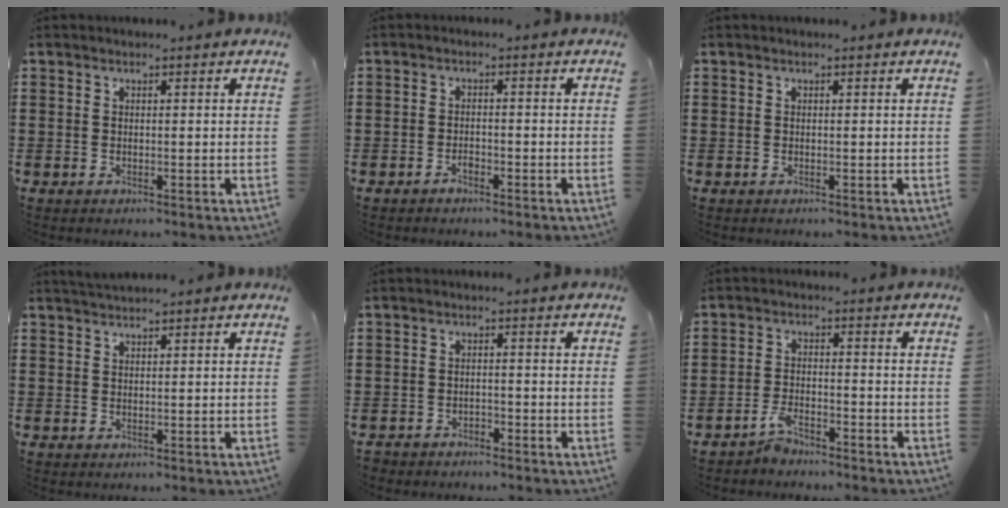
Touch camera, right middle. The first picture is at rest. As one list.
[{"total": 1.5, "force": [-1.2, 0.5, 0.7], "torque": [-0.018, 0.001, -0.024]}, {"total": 0.0}, {"total": 1.5, "force": [1.4, -0.1, 0.5], "torque": [-0.012, 0.000, 0.027]}, {"total": 1.9, "force": [-1.9, 0.4, -0.1], "torque": [-0.007, -0.001, -0.041]}, {"total": 3.4, "force": [-3.1, 0.7, 1.1], "torque": [-0.029, 0.007, -0.065]}]